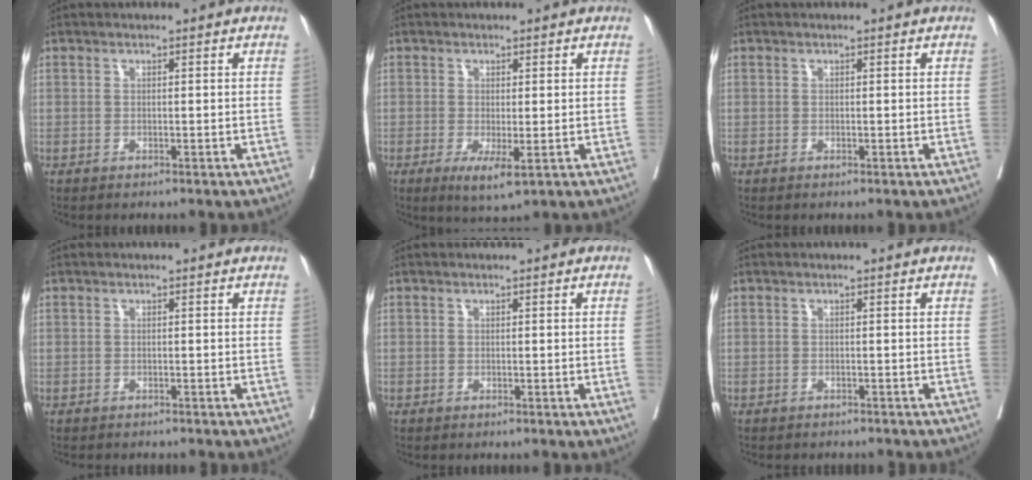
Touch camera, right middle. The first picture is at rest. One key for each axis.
{"total": 4.0, "fx": -1.3, "fy": 1.0, "fz": 3.7, "tx": -0.059, "ty": -0.011, "tz": -0.014}
{"total": 0.0}
{"total": 2.5, "fx": -2.2, "fy": 1.0, "fz": 0.6, "tx": -0.010, "ty": -0.004, "tz": -0.029}
{"total": 0.7, "fx": -0.1, "fy": -0.3, "fz": 0.6, "tx": 0.000, "ty": 0.003, "tz": -0.002}
{"total": 4.3, "fx": -4.0, "fy": 1.2, "fz": 1.1, "tx": -0.013, "ty": -0.002, "tz": -0.050}